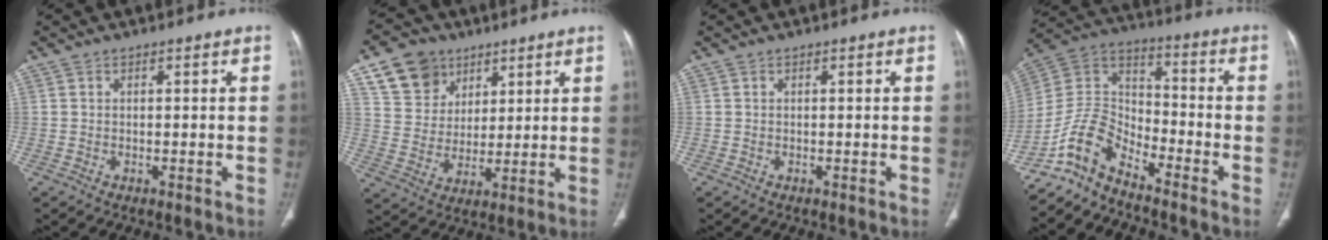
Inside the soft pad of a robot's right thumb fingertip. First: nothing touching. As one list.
[{"total": 11.4, "force": [6.5, 8.7, 3.4], "torque": [-0.036, -0.022, 0.128]}, {"total": 0.0}, {"total": 9.9, "force": [-8.1, 4.0, 4.1], "torque": [-0.077, 0.083, -0.169]}]